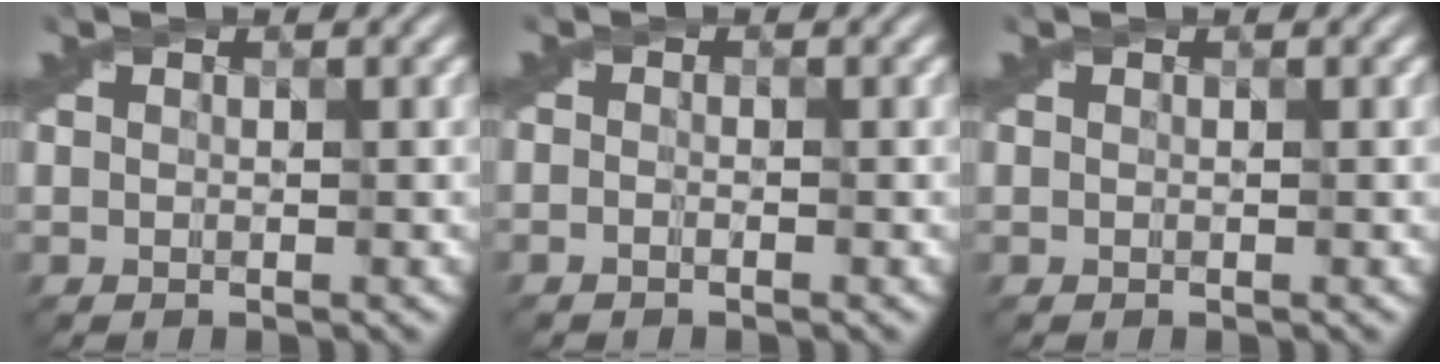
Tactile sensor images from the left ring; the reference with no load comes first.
{"total": 0.7, "force": [-0.7, 0.1, 0.1], "torque": [0.005, -0.004, -0.021]}
{"total": 0.0}